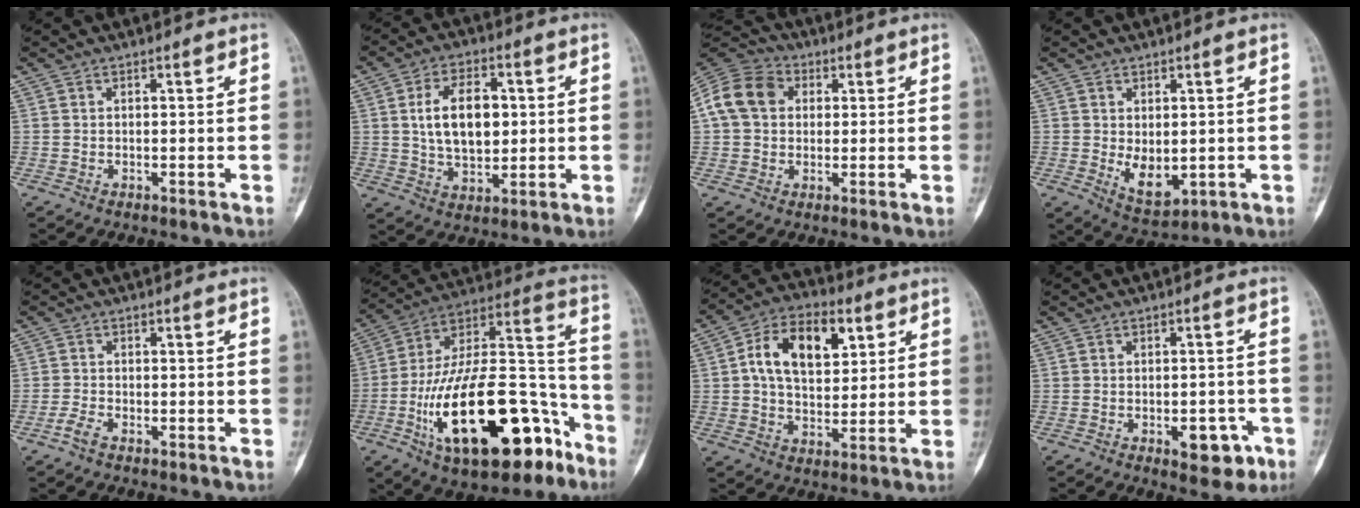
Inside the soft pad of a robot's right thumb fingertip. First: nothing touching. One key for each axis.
{"total": 12.0, "fx": 1.8, "fy": 7.3, "fz": 9.4, "tx": -0.138, "ty": -0.002, "tz": 0.035}
{"total": 12.1, "fx": 2.4, "fy": 9.6, "fz": 6.9, "tx": -0.127, "ty": 0.024, "tz": 0.035}
{"total": 6.1, "fx": -0.3, "fy": 3.6, "fz": 4.9, "tx": -0.065, "ty": -0.014, "tz": 0.013}
{"total": 2.0, "fx": -1.4, "fy": 0.8, "fz": 1.2, "tx": -0.033, "ty": 0.004, "tz": -0.031}
{"total": 31.8, "fx": -14.0, "fy": 13.8, "fz": 25.0, "tx": -0.407, "ty": 0.077, "tz": -0.217}
{"total": 14.6, "fx": 4.3, "fy": 8.9, "fz": 10.7, "tx": -0.155, "ty": 0.004, "tz": 0.069}
{"total": 6.7, "fx": -3.0, "fy": 3.5, "fz": 4.9, "tx": -0.037, "ty": 0.019, "tz": -0.031}